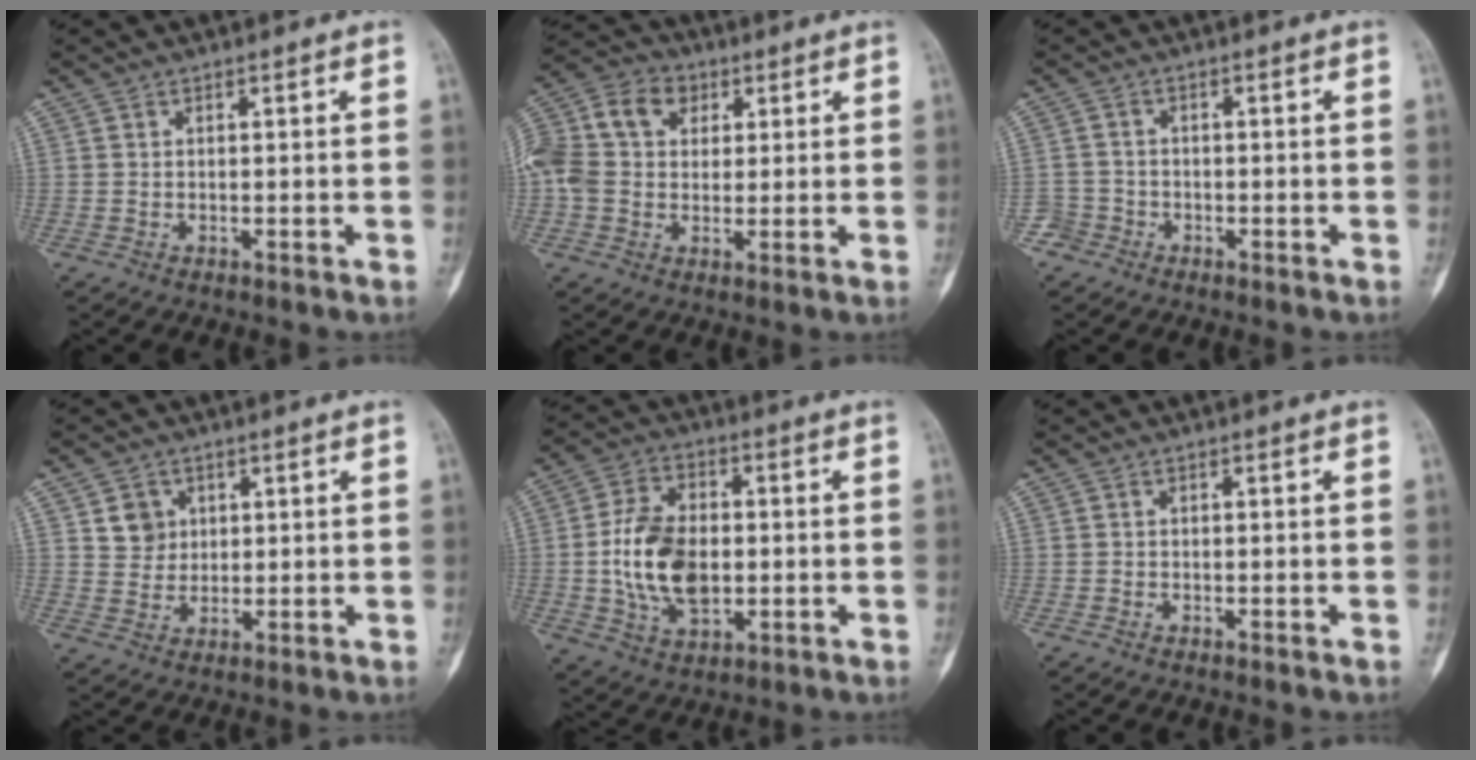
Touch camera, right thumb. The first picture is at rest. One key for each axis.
{"total": 16.2, "fx": 3.8, "fy": 12.4, "fz": 9.6, "tx": -0.199, "ty": 0.034, "tz": 0.062}
{"total": 2.8, "fx": -1.7, "fy": 2.1, "fz": -0.6, "tx": 0.023, "ty": 0.013, "tz": -0.040}
{"total": 4.6, "fx": 1.8, "fy": 4.1, "fz": 1.2, "tx": 0.001, "ty": -0.007, "tz": 0.032}
{"total": 14.1, "fx": -0.9, "fy": 9.1, "fz": 10.8, "tx": -0.182, "ty": 0.007, "tz": -0.012}
{"total": 0.0}